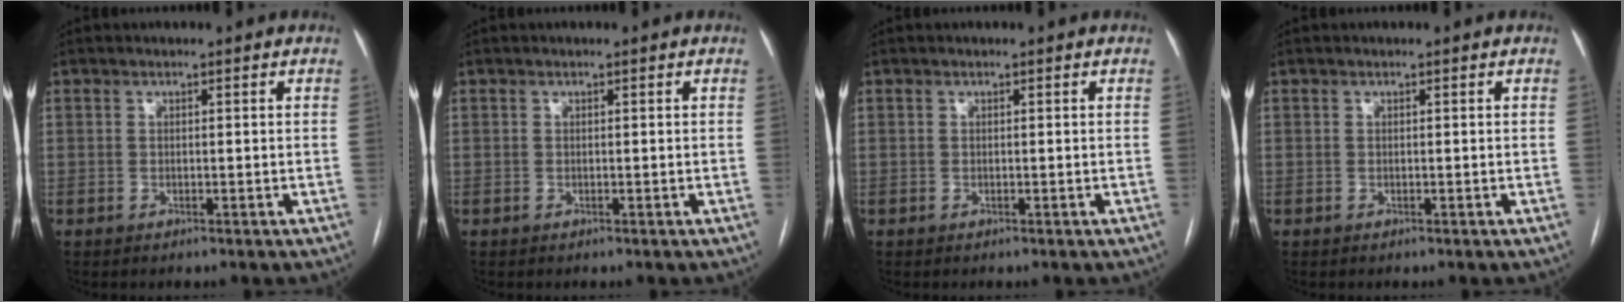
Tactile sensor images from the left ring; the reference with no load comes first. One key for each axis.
{"total": 0.0}
{"total": 0.0}
{"total": 0.0}